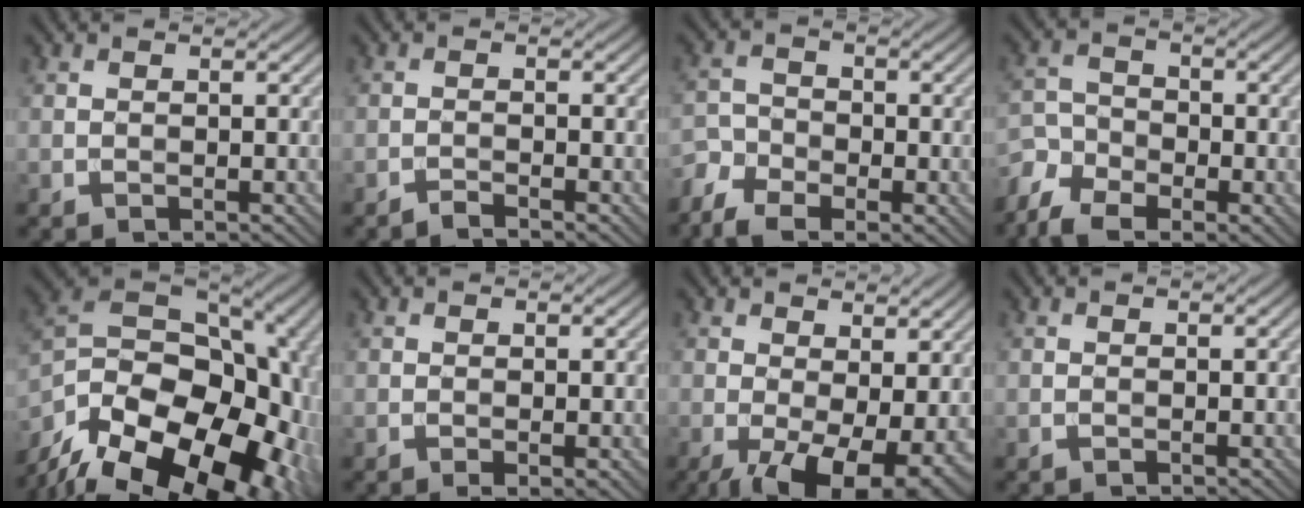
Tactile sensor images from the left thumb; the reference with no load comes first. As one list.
[{"total": 1.4, "force": [-1.2, 0.0, 0.6], "torque": [-0.008, 0.003, -0.028]}, {"total": 5.6, "force": [-4.0, 2.9, 2.5], "torque": [-0.056, -0.012, -0.086]}, {"total": 6.5, "force": [-4.7, 3.5, 3.0], "torque": [-0.068, -0.013, -0.101]}, {"total": 22.1, "force": [-11.6, 14.0, 12.7], "torque": [-0.254, -0.044, -0.146]}, {"total": 1.2, "force": [-0.3, 0.2, 1.2], "torque": [-0.022, -0.005, -0.005]}, {"total": 11.1, "force": [-2.7, 5.3, 9.4], "torque": [-0.152, -0.015, -0.033]}, {"total": 0.0}]